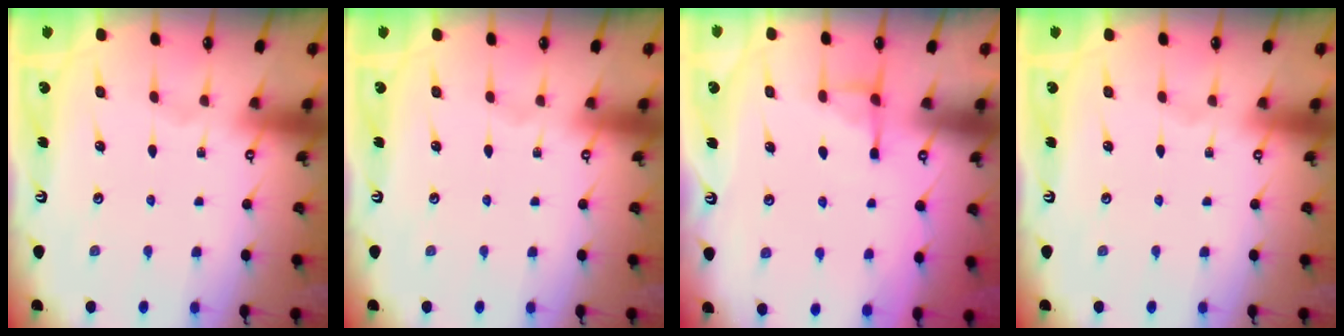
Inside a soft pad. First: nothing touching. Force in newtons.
{"total": 0.0}
{"total": 5.3, "press": 5.2, "slide": 0.5}
{"total": 0.0}